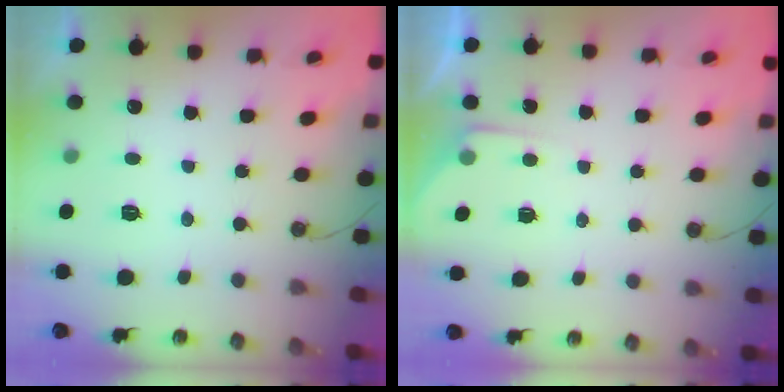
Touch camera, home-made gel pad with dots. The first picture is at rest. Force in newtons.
{"total": 3.9, "press": 3.8, "slide": 0.6}